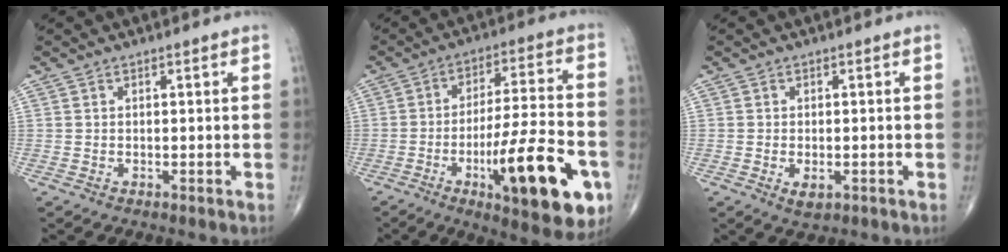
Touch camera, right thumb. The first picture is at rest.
{"total": 21.4, "force": [-7.9, 5.6, 19.1], "torque": [-0.272, 0.020, -0.111]}
{"total": 2.8, "force": [-1.0, 1.5, 2.2], "torque": [-0.034, 0.002, -0.011]}